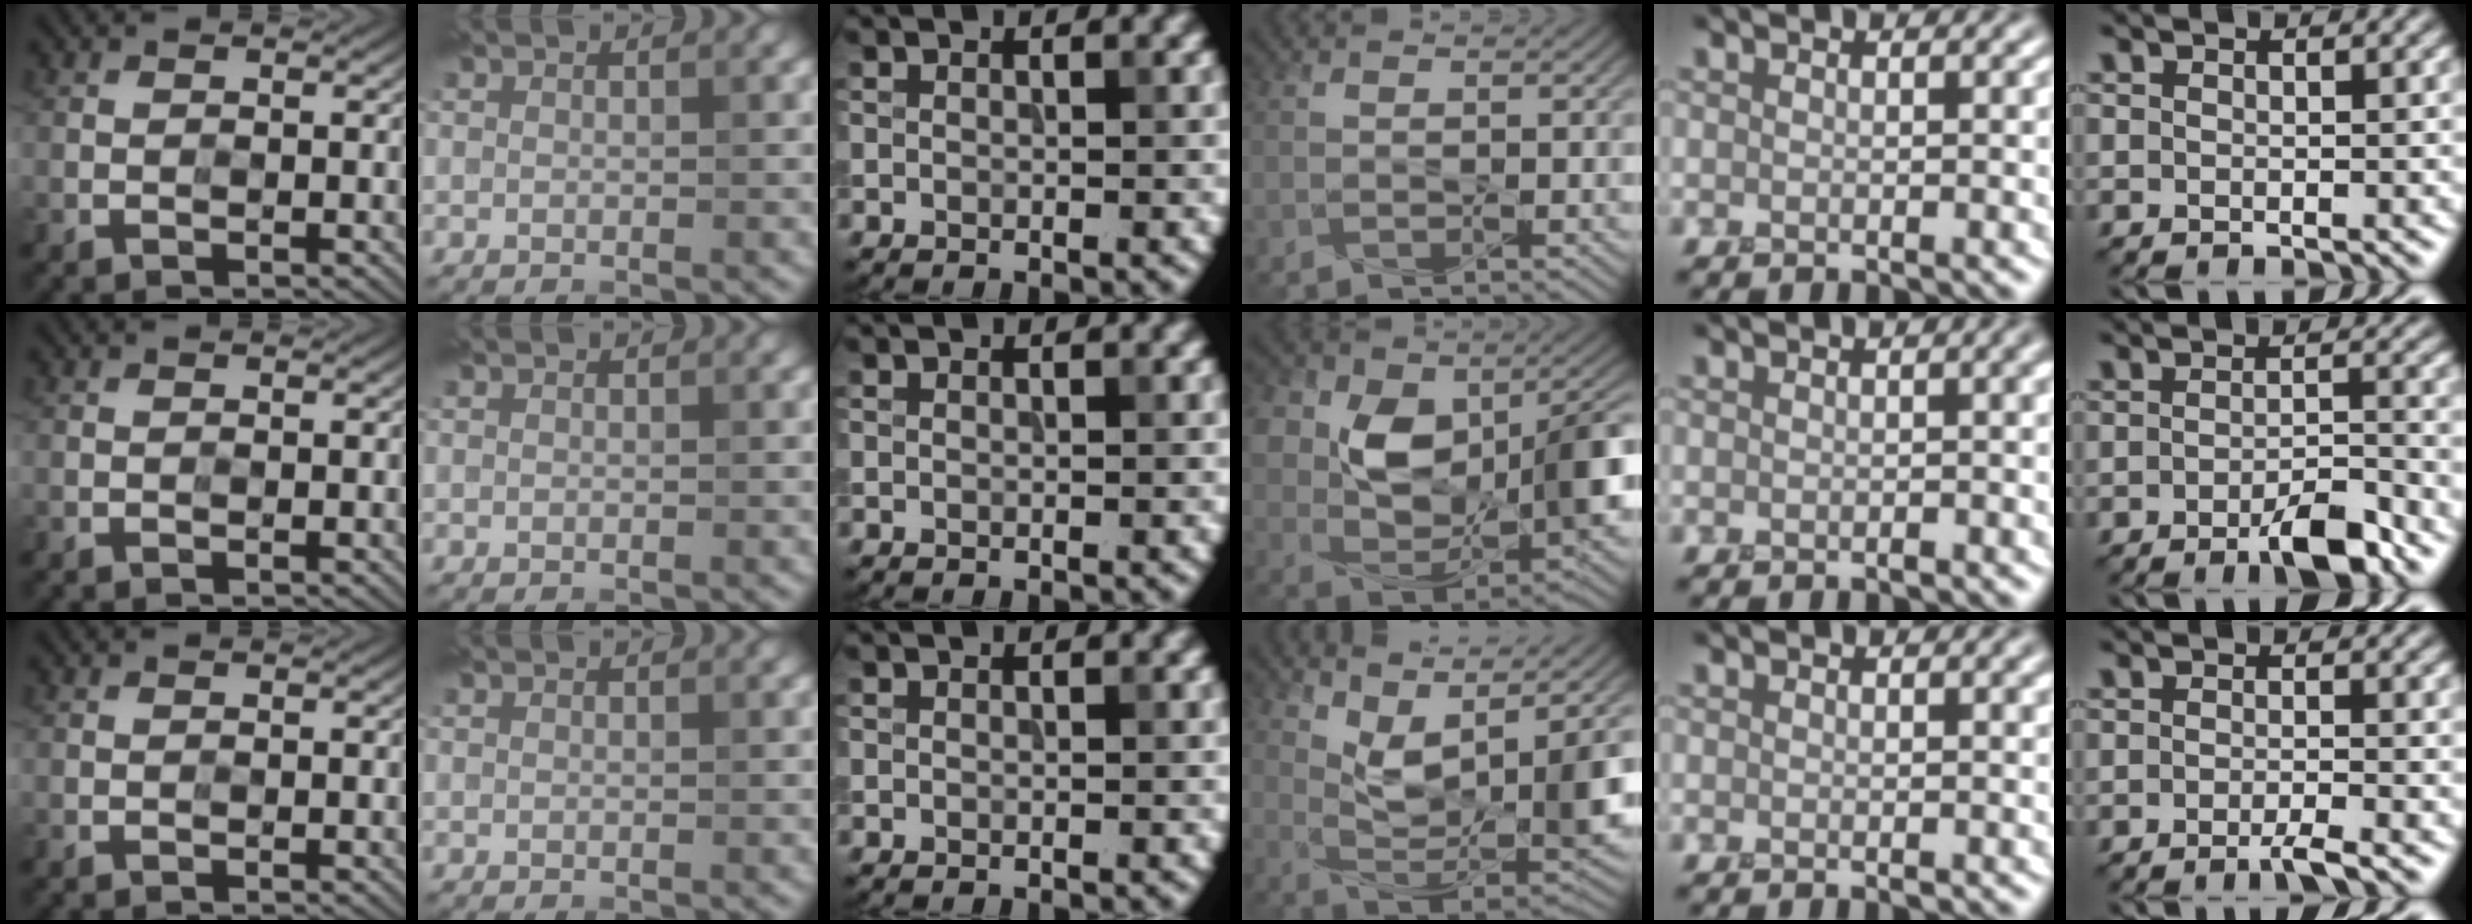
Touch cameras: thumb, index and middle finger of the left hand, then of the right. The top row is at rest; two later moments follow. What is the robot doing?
{"motion": "squeeze", "object": "stress ball aka squeeze ball"}